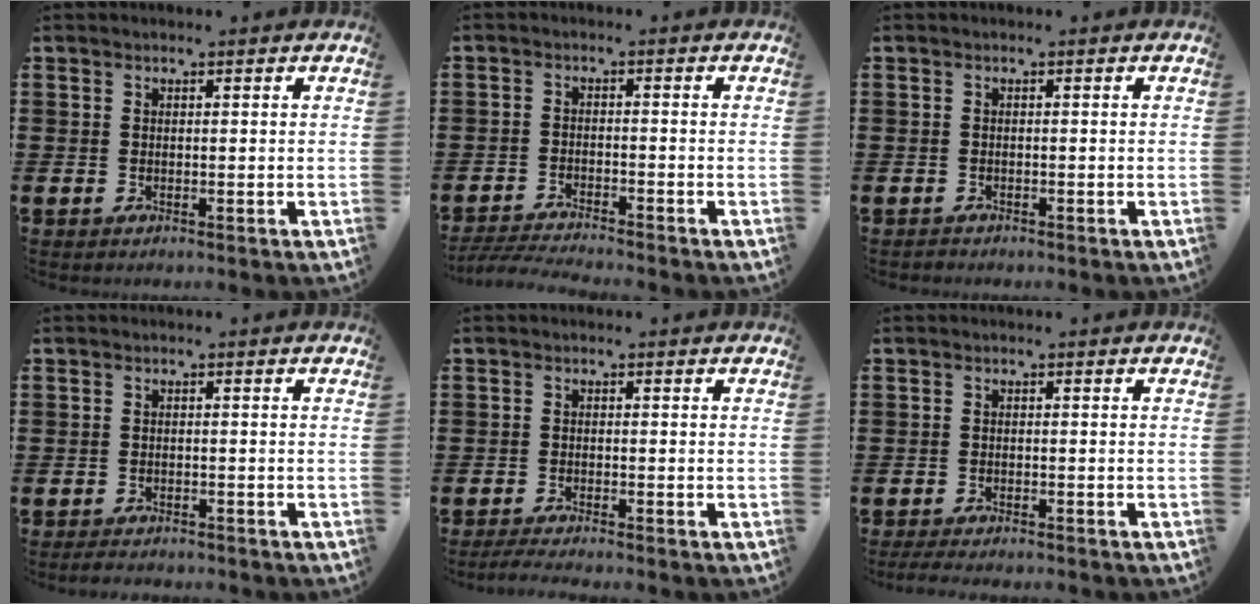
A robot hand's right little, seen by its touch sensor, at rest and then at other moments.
{"total": 2.3, "force": [-2.3, -0.1, 0.3], "torque": [-0.003, 0.004, -0.046]}
{"total": 0.0}
{"total": 1.3, "force": [-1.3, 0.1, 0.2], "torque": [-0.007, 0.001, -0.027]}
{"total": 1.5, "force": [-1.3, 0.0, 0.8], "torque": [-0.013, 0.001, -0.025]}
{"total": 1.5, "force": [-1.4, 0.1, 0.7], "torque": [-0.011, 0.002, -0.027]}